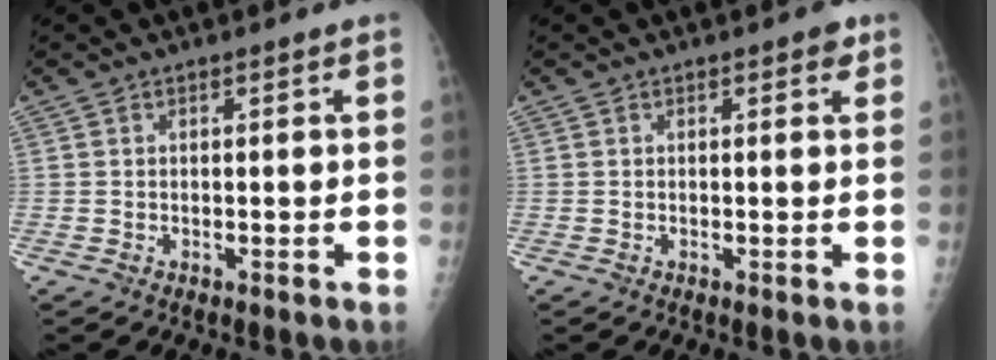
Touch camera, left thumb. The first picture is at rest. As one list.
[{"total": 1.6, "force": [0.9, 0.8, 1.1], "torque": [-0.005, 0.000, 0.008]}]